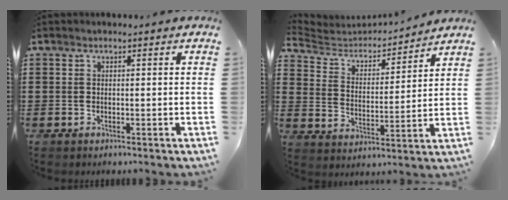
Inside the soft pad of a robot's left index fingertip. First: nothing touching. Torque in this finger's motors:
{"motor_torque": [2.14, 0.00, -1.05, -0.21]}